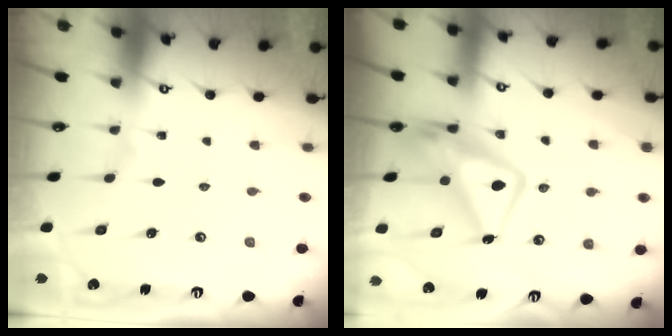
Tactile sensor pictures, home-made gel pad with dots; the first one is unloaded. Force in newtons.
{"total": 14.0, "press": 13.9, "slide": 1.6}